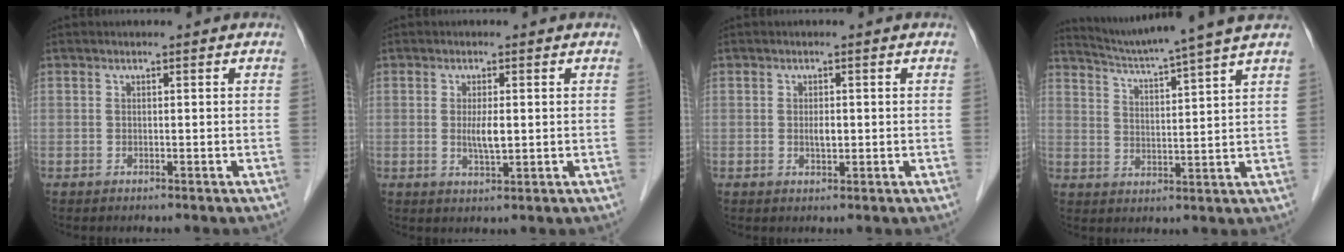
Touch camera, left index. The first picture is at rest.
{"total": 3.1, "force": [0.1, 0.6, 3.0], "torque": [-0.059, -0.004, 0.004]}
{"total": 1.6, "force": [0.0, 0.7, 1.4], "torque": [-0.026, 0.000, 0.001]}
{"total": 11.8, "force": [10.5, -2.1, 5.1], "torque": [-0.091, -0.007, 0.157]}